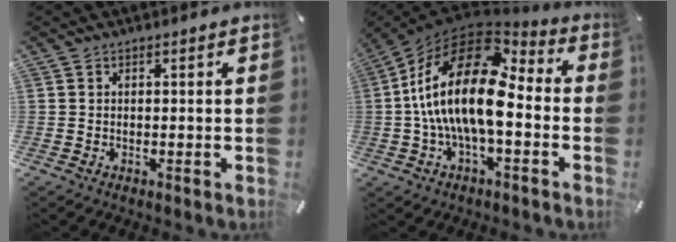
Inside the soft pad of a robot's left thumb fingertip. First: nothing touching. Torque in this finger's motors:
{"motor_torque": [2.31, 2.69, 2.77, 0.00, 0.86]}